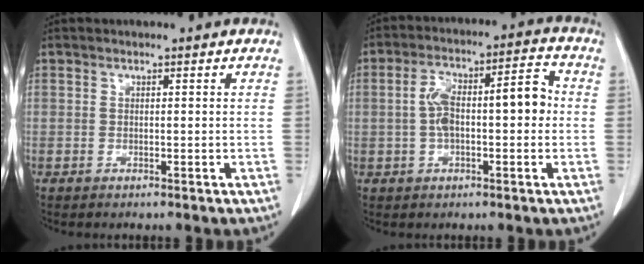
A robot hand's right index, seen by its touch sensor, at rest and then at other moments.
{"total": 11.2, "force": [-0.1, 3.9, 10.5], "torque": [-0.188, 0.045, 0.000]}